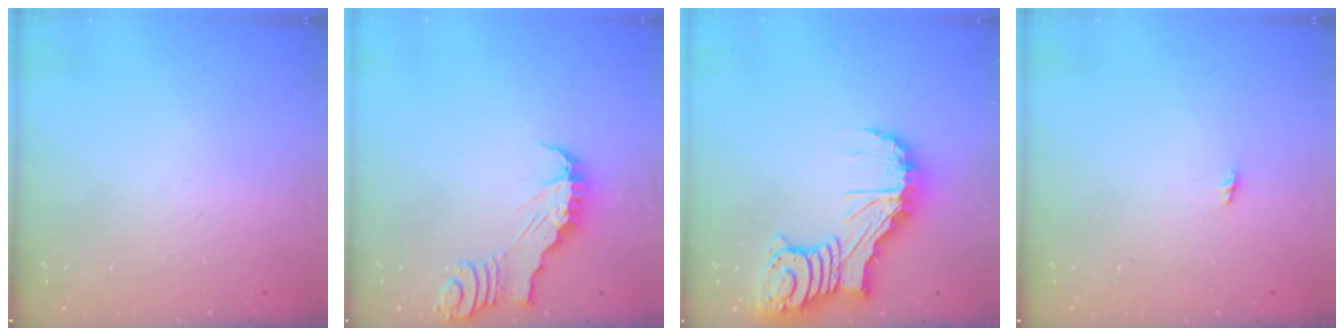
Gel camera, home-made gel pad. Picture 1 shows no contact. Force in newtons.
{"total": 3.2, "press": 3.2, "slide": 0.2}
{"total": 15.2, "press": 15.1, "slide": 1.7}
{"total": 3.3, "press": 3.3, "slide": 0.2}